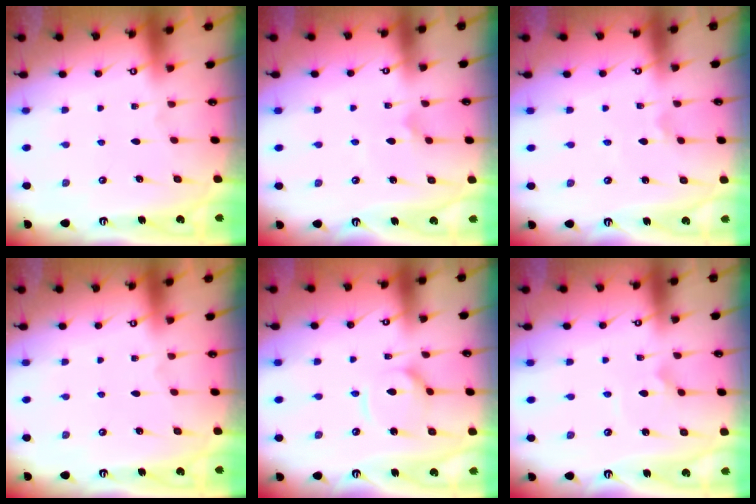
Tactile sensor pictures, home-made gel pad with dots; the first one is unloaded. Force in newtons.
{"total": 2.6, "press": 2.6, "slide": 0.3}
{"total": 1.6, "press": 1.5, "slide": 0.2}
{"total": 0.0}
{"total": 8.4, "press": 8.4, "slide": 0.7}
{"total": 3.0, "press": 3.0, "slide": 0.1}